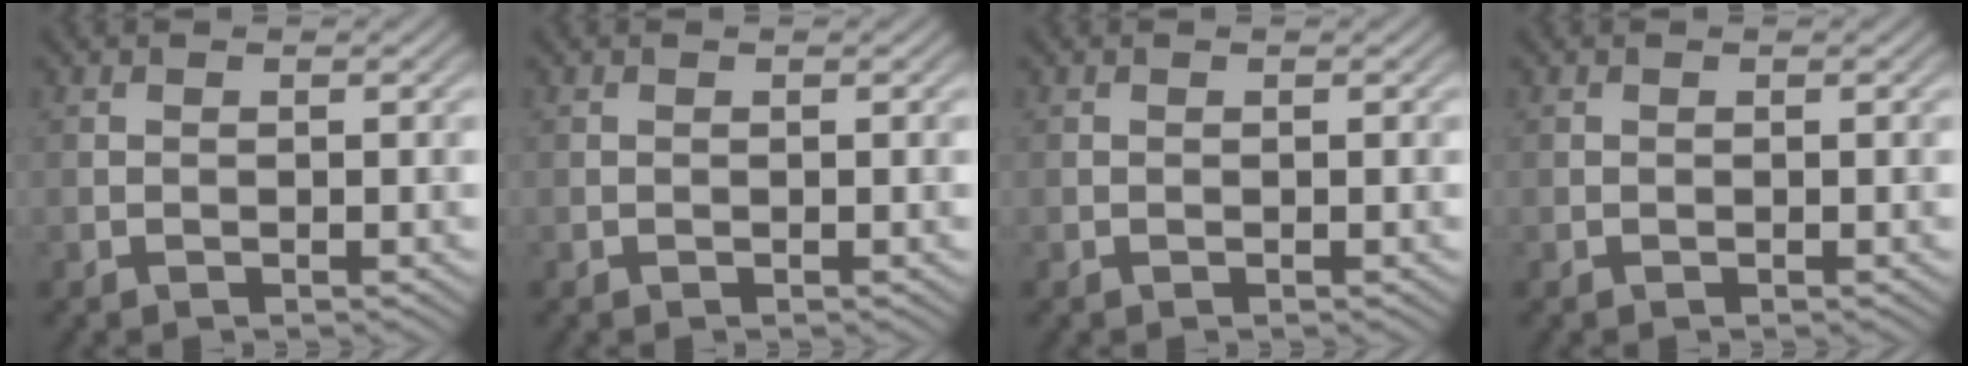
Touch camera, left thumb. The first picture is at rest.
{"total": 0.0}
{"total": 0.0}
{"total": 0.0}